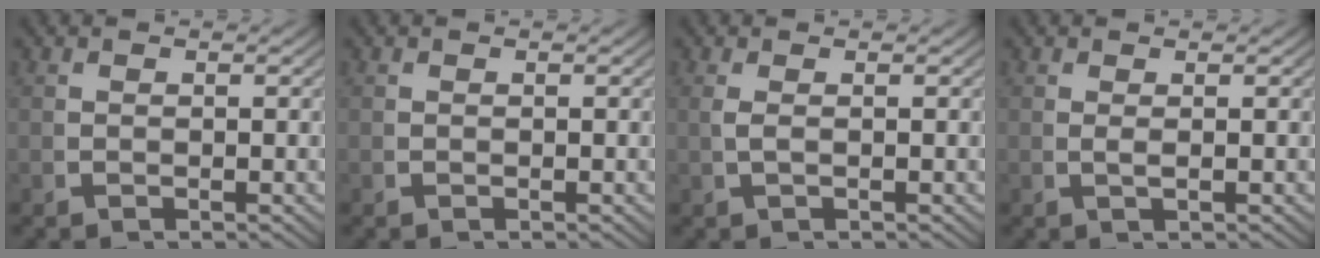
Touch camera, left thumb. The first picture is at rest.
{"total": 0.0}
{"total": 0.9, "force": [0.3, -0.1, 0.9], "torque": [-0.031, -0.006, 0.014]}
{"total": 0.8, "force": [0.3, 0.1, 0.8], "torque": [-0.026, -0.005, 0.011]}